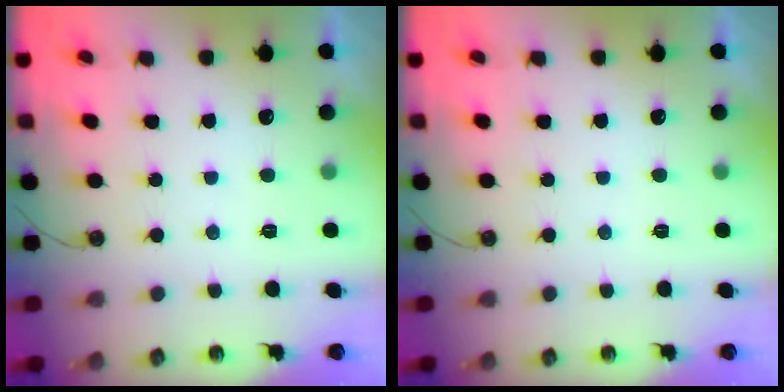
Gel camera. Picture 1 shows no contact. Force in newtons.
{"total": 0.0}